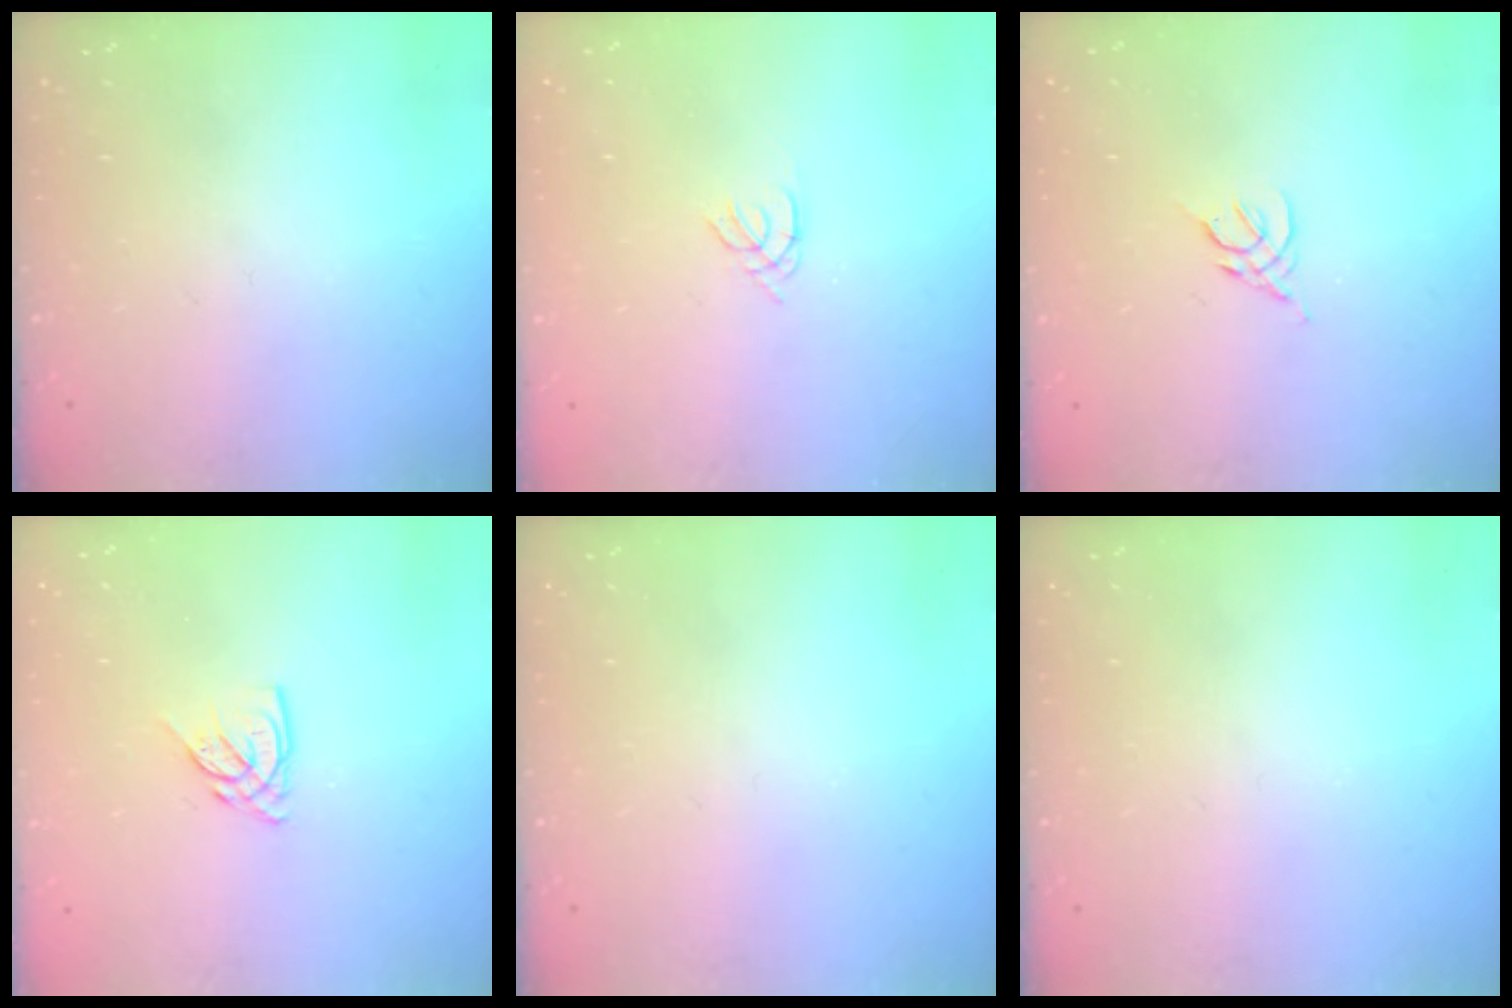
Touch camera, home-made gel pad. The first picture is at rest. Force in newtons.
{"total": 1.2, "press": 1.2, "slide": 0.3}
{"total": 2.5, "press": 2.4, "slide": 0.7}
{"total": 5.6, "press": 5.6, "slide": 0.5}
{"total": 0.0}
{"total": 0.0}